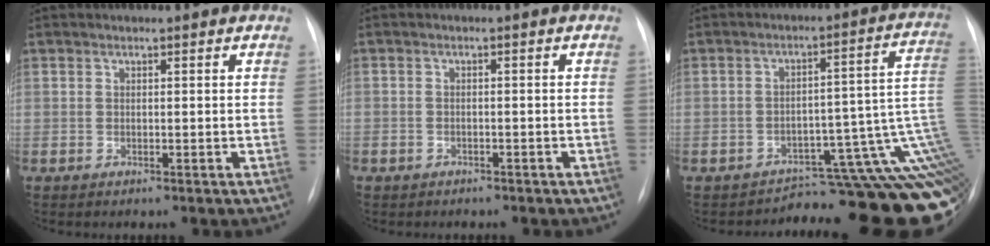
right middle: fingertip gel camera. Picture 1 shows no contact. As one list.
[{"total": 2.6, "force": [-2.1, 1.4, 0.5], "torque": [-0.015, 0.004, -0.019]}, {"total": 14.9, "force": [-11.2, 3.4, 9.2], "torque": [0.009, 0.083, -0.123]}]